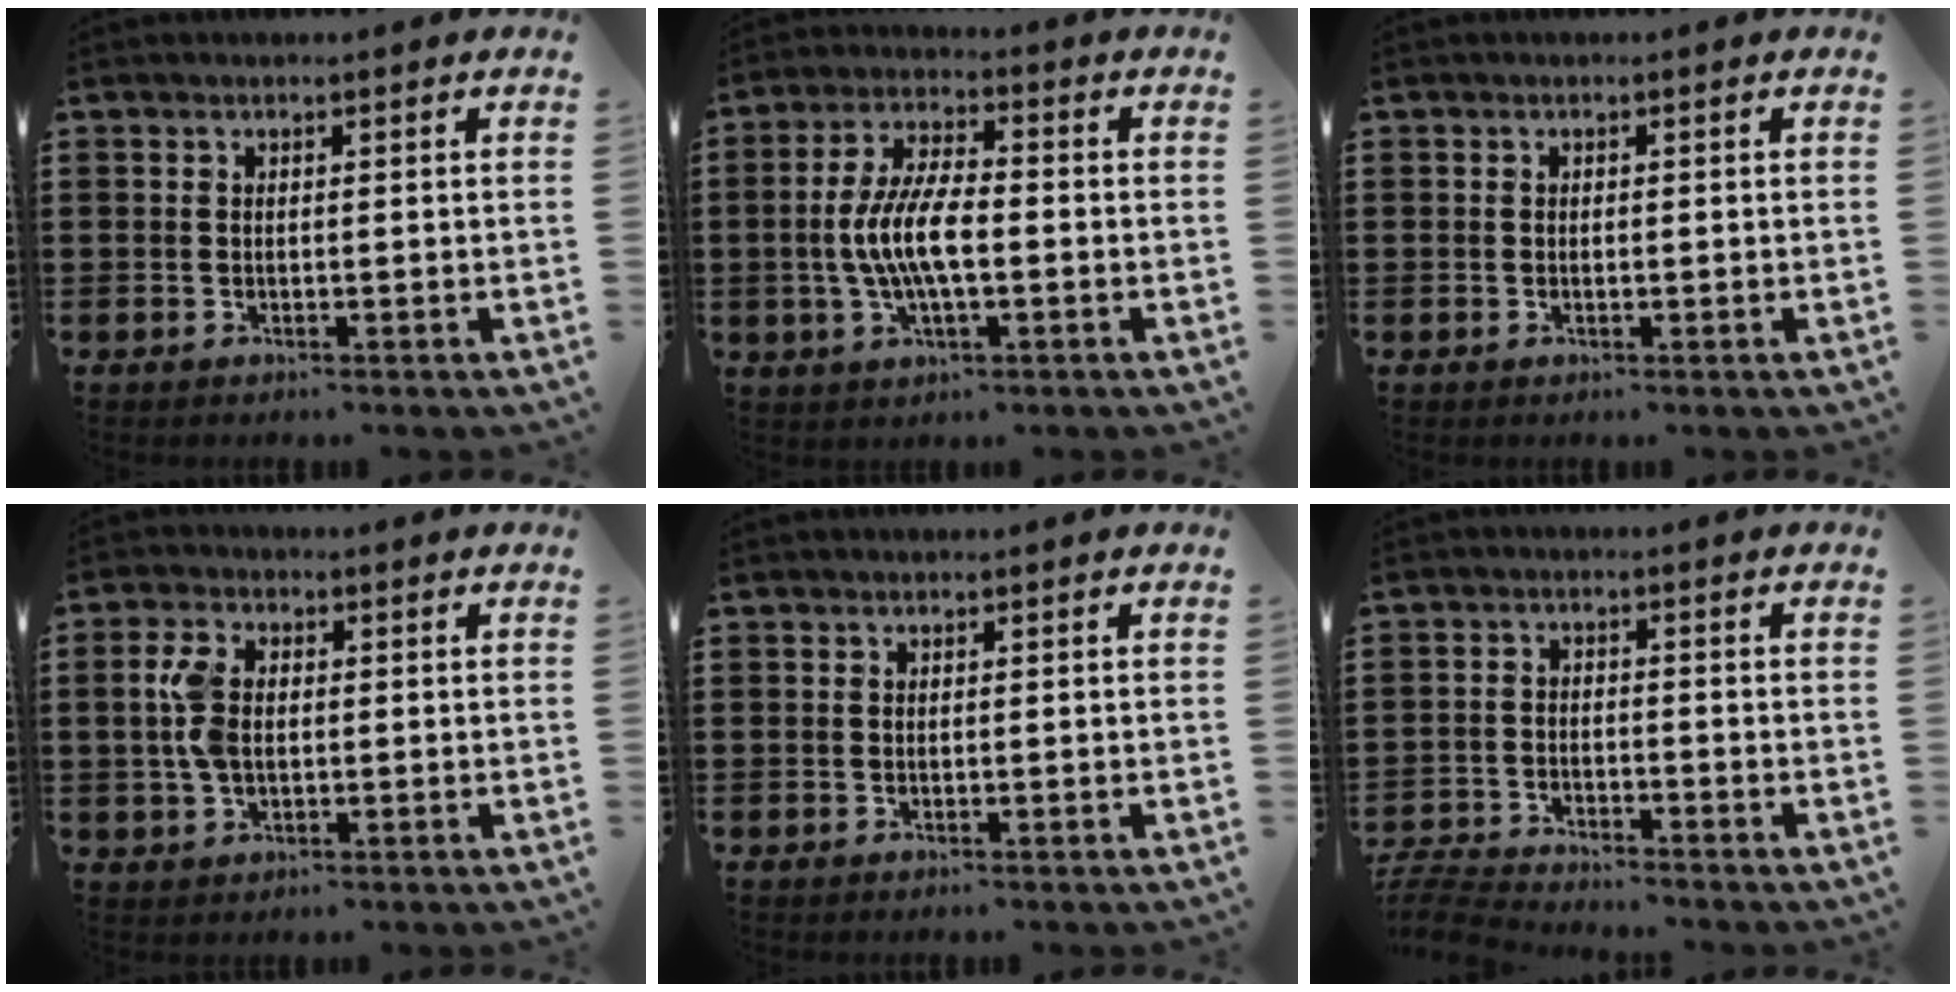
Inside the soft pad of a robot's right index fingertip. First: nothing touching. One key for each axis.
{"total": 8.6, "fx": -1.3, "fy": 3.1, "fz": 7.9, "tx": -0.179, "ty": -0.009, "tz": -0.033}
{"total": 0.6, "fx": -0.1, "fy": 0.3, "fz": 0.5, "tx": -0.011, "ty": -0.001, "tz": -0.001}
{"total": 5.2, "fx": 0.4, "fy": 3.1, "fz": 4.1, "tx": -0.107, "ty": 0.004, "tz": 0.000}
{"total": 0.0}
{"total": 4.5, "fx": -4.5, "fy": 0.2, "fz": 0.5, "tx": -0.030, "ty": -0.007, "tz": -0.097}